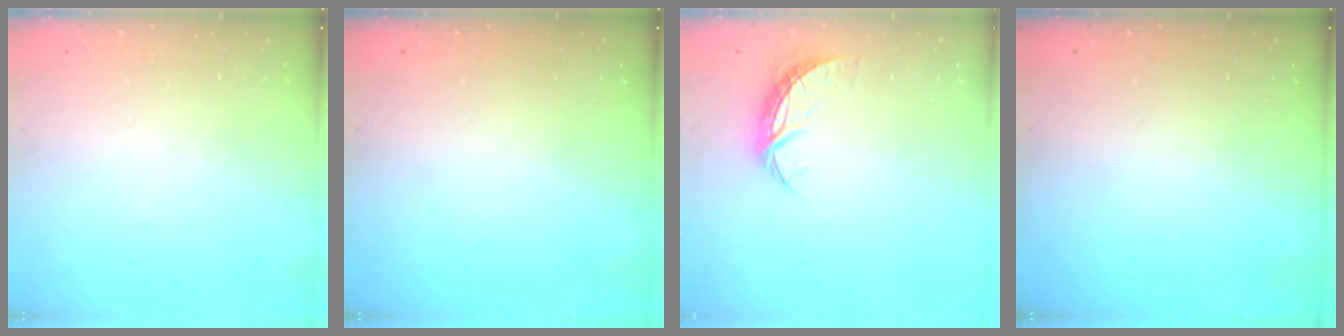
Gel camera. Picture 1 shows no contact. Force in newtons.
{"total": 0.0}
{"total": 7.1, "press": 7.1, "slide": 0.3}
{"total": 0.0}